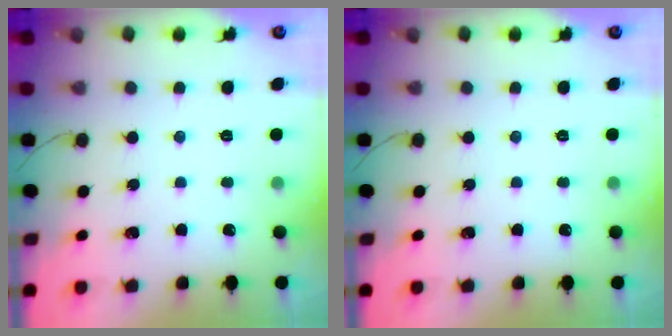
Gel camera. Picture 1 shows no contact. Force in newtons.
{"total": 0.0}